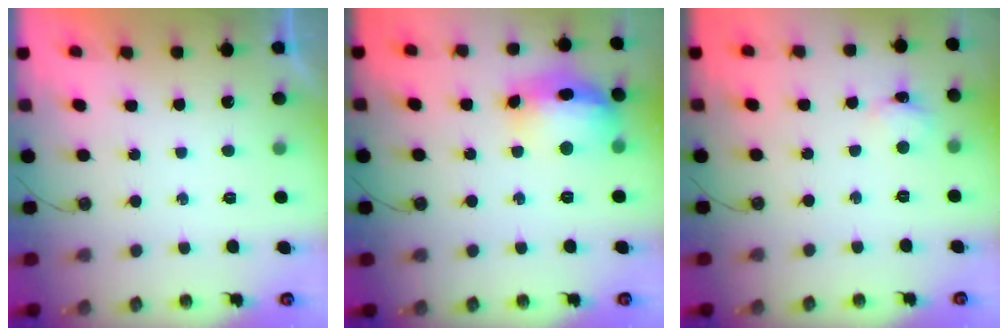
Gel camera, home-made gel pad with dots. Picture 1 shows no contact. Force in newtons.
{"total": 17.4, "press": 17.3, "slide": 2.0}
{"total": 3.0, "press": 3.0, "slide": 0.4}